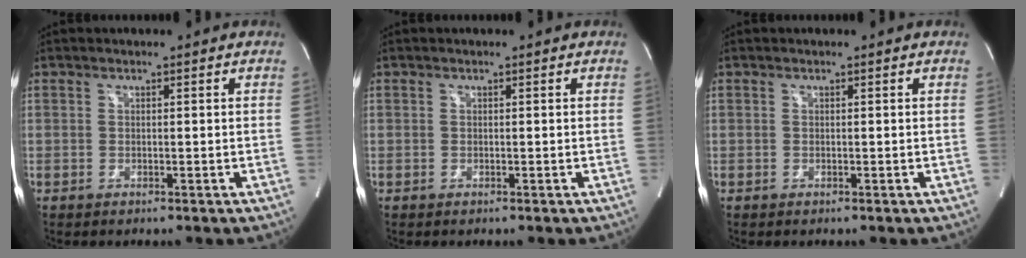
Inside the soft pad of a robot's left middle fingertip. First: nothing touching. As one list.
[{"total": 0.0}, {"total": 0.0}]